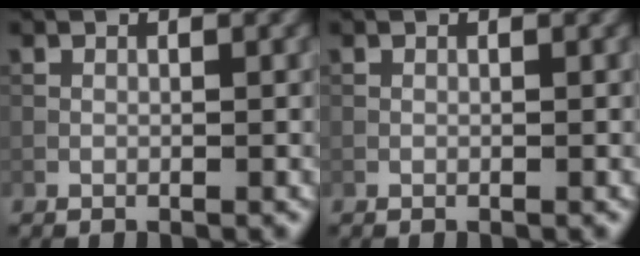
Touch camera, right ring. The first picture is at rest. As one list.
[{"total": 0.0}]